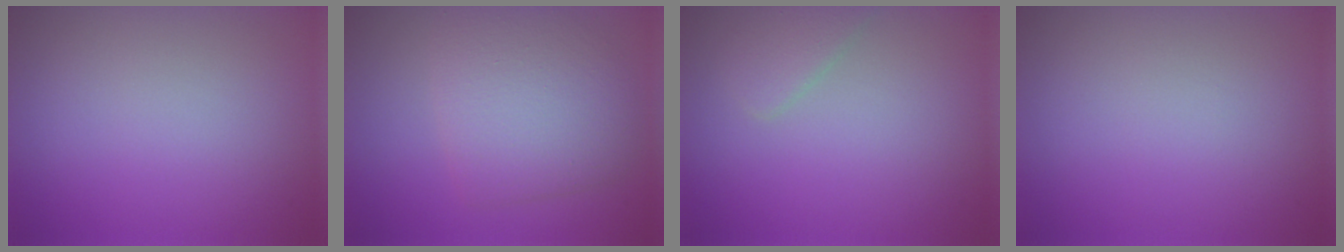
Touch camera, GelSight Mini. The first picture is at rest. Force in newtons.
{"total": 5.9, "press": 5.9, "slide": 0.2}
{"total": 1.6, "press": 1.6, "slide": 0.1}
{"total": 0.0}